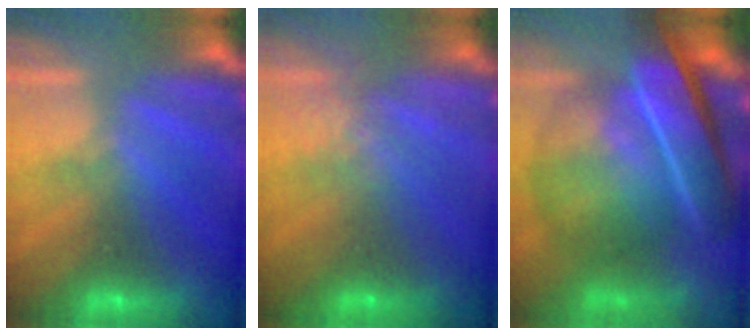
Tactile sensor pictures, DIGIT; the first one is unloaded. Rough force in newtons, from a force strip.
{"total": 3.8}
{"total": 7.0}